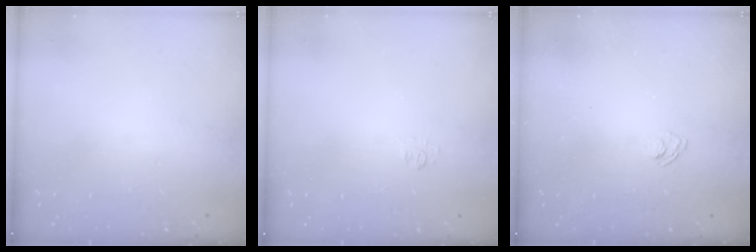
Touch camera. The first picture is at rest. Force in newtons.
{"total": 3.8, "press": 3.8, "slide": 0.5}
{"total": 2.3, "press": 2.0, "slide": 1.2}